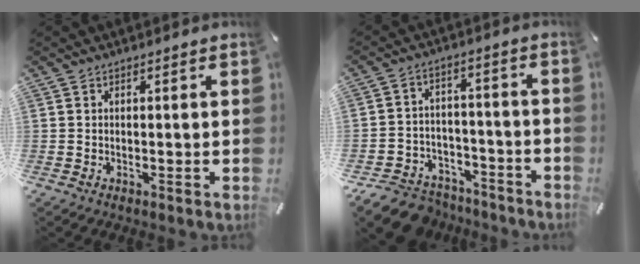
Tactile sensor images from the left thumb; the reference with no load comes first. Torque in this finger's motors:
{"motor_torque": [-0.44, 0.62, 0.11, 0.27, 0.02]}